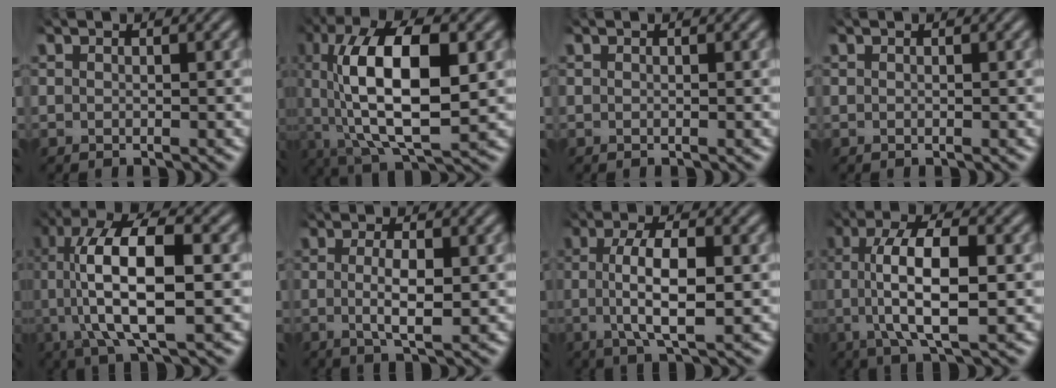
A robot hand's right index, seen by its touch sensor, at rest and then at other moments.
{"total": 11.9, "force": [0.4, 5.7, 10.4], "torque": [-0.205, -0.015, 0.017]}
{"total": 0.0}
{"total": 0.0}
{"total": 9.6, "force": [0.8, 4.2, 8.7], "torque": [-0.164, -0.006, 0.015]}
{"total": 3.3, "force": [-0.4, 0.8, 3.2], "torque": [-0.061, -0.012, -0.004]}
{"total": 5.7, "force": [-0.5, 2.0, 5.3], "torque": [-0.097, -0.010, -0.007]}
{"total": 7.5, "force": [-0.3, 2.7, 7.0], "torque": [-0.129, -0.007, -0.005]}